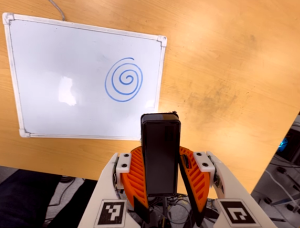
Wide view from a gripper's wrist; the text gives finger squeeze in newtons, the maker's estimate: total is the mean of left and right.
{"total": 6.2, "left": 6.3, "right": 6.2}